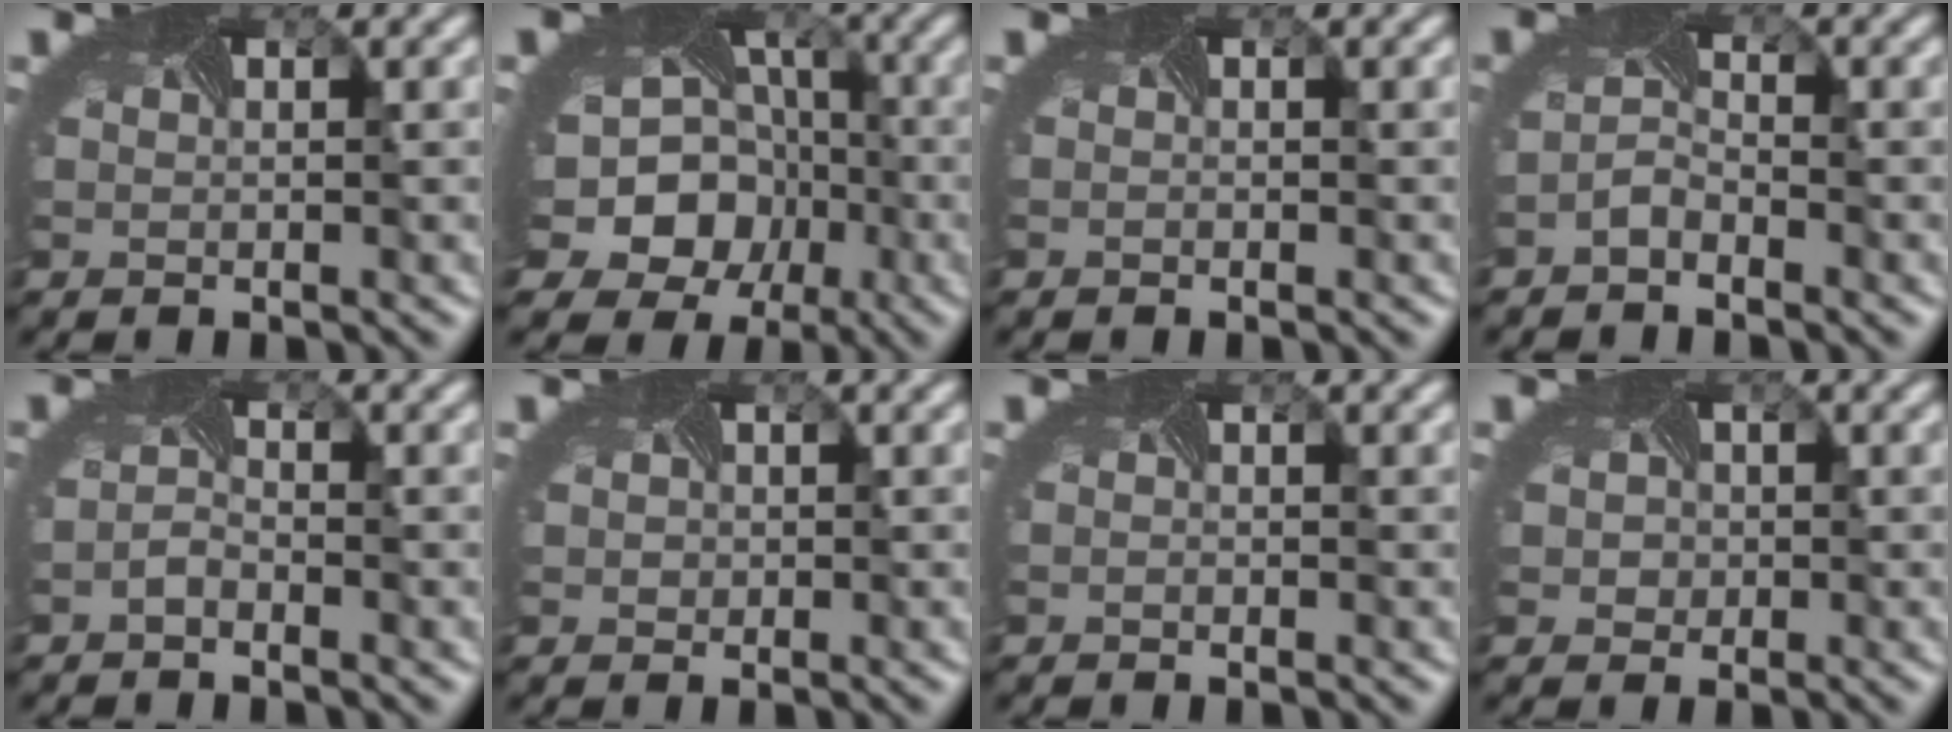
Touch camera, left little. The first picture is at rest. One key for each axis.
{"total": 14.2, "fx": -4.1, "fy": 12.2, "fz": 6.1, "tx": -0.131, "ty": -0.022, "tz": -0.078}
{"total": 0.0}
{"total": 1.4, "fx": -1.3, "fy": 0.4, "fz": 0.4, "tx": -0.017, "ty": 0.004, "tz": -0.028}
{"total": 1.1, "fx": -1.0, "fy": 0.3, "fz": 0.3, "tx": -0.016, "ty": 0.002, "tz": -0.021}
{"total": 1.4, "fx": 0.2, "fy": 1.3, "fz": 0.5, "tx": 0.001, "ty": 0.001, "tz": -0.001}
{"total": 0.0}
{"total": 2.6, "fx": 0.2, "fy": 2.4, "fz": 1.1, "tx": -0.006, "ty": 0.009, "tz": -0.007}